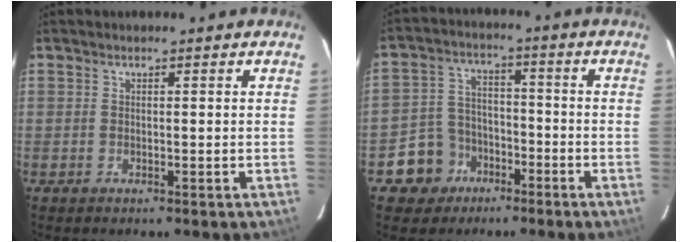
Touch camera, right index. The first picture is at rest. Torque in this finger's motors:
{"motor_torque": [-0.02, -0.26, -0.55, -0.21]}